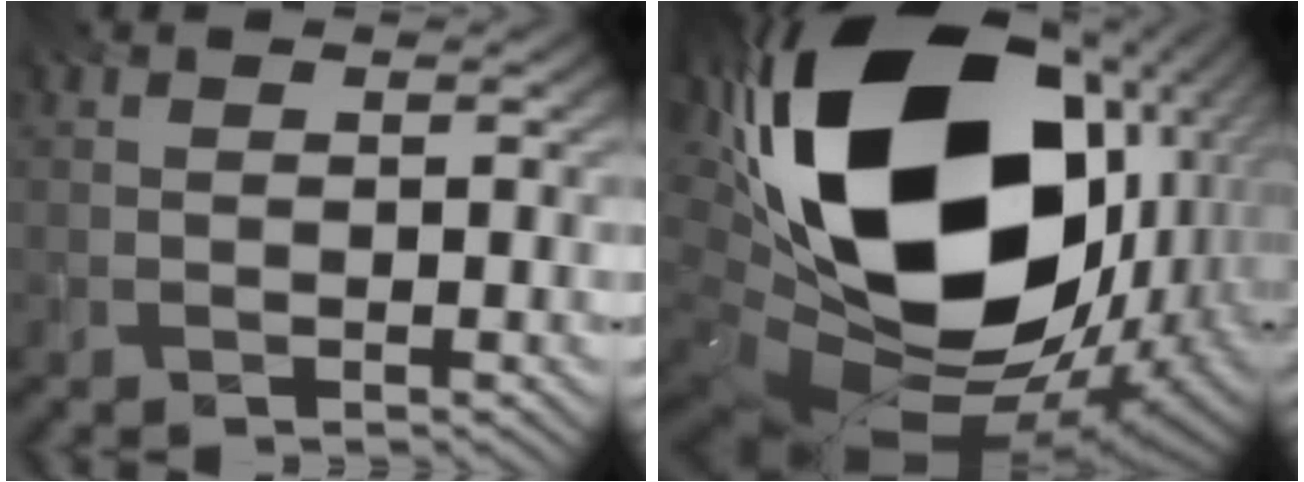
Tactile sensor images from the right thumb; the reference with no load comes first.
{"total": 23.9, "force": [3.0, 15.8, 17.7], "torque": [-0.378, -0.053, 0.081]}